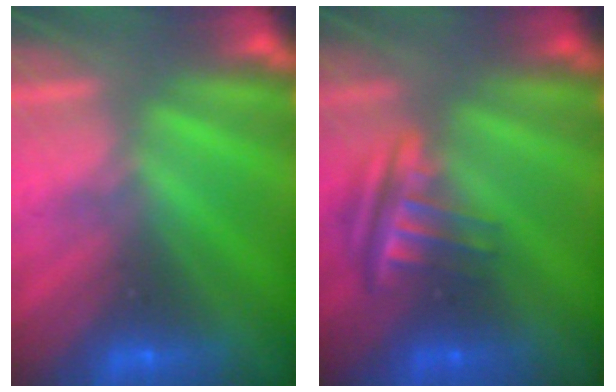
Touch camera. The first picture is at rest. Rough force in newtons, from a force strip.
{"total": 4.1}